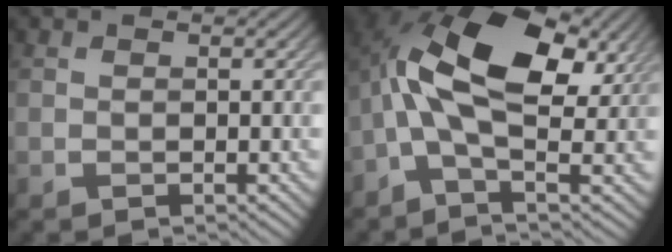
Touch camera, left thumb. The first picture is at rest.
{"total": 13.0, "force": [2.1, 6.3, 11.2], "torque": [-0.218, 0.004, 0.027]}